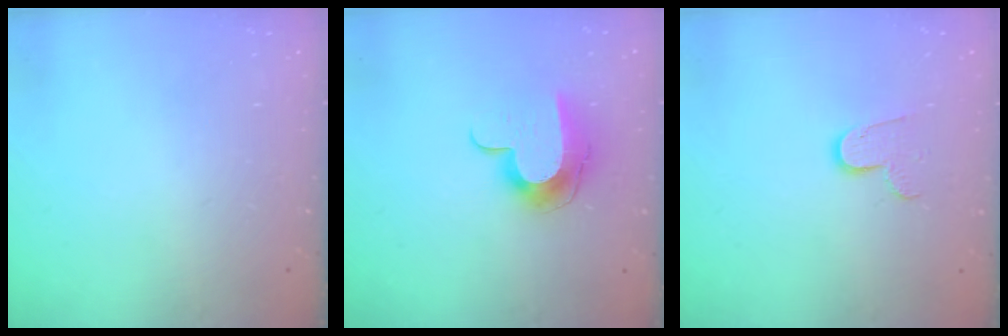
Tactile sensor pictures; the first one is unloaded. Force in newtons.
{"total": 10.3, "press": 10.3, "slide": 0.1}
{"total": 7.6, "press": 7.6, "slide": 0.5}